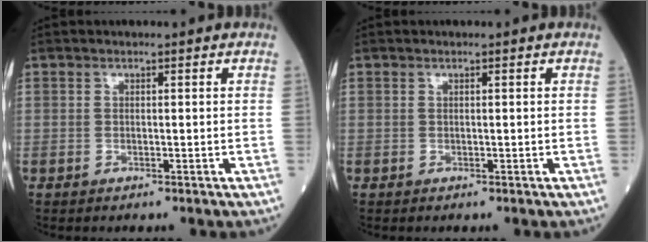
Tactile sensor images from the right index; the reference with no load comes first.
{"total": 0.0}